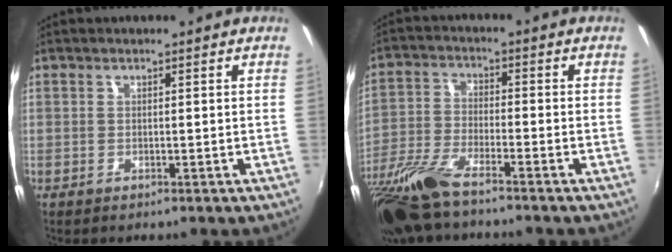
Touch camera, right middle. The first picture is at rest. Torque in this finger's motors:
{"motor_torque": [1.07, -1.07, 0.24, 0.10]}